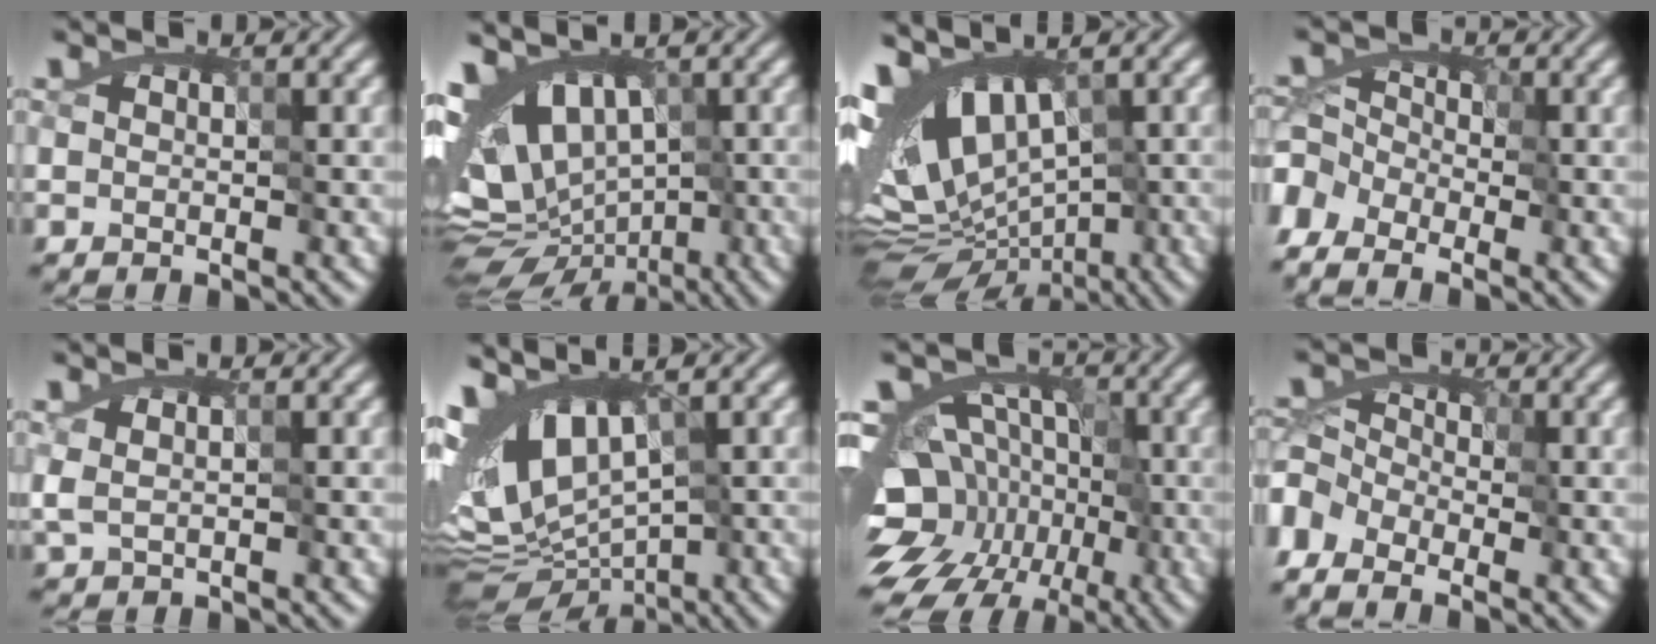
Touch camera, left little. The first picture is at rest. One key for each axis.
{"total": 9.5, "fx": -0.3, "fy": 6.4, "fz": 7.0, "tx": -0.108, "ty": -0.003, "tz": 0.000}
{"total": 11.2, "fx": -0.1, "fy": 6.3, "fz": 9.2, "tx": -0.167, "ty": -0.010, "tz": 0.014}
{"total": 6.8, "fx": -5.2, "fy": 3.7, "fz": 2.4, "tx": -0.039, "ty": 0.009, "tz": -0.107}
{"total": 1.8, "fx": 0.7, "fy": 1.1, "fz": 1.2, "tx": -0.035, "ty": 0.005, "tz": 0.014}
{"total": 8.3, "fx": 0.4, "fy": 4.5, "fz": 7.0, "tx": -0.130, "ty": -0.007, "tz": 0.010}
{"total": 13.1, "fx": -5.5, "fy": 9.9, "fz": 6.7, "tx": -0.105, "ty": -0.004, "tz": -0.098}
{"total": 6.1, "fx": -4.6, "fy": 3.1, "fz": 2.5, "tx": -0.049, "ty": 0.009, "tz": -0.089}